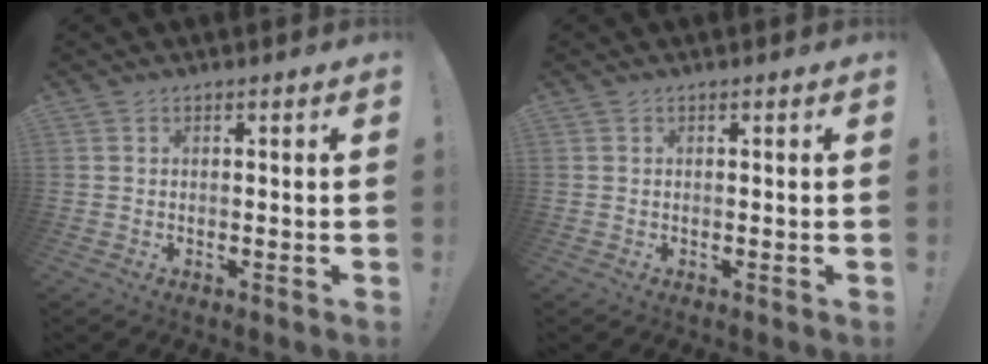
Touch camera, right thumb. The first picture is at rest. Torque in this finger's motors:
{"motor_torque": [0.00, 0.00, -0.09, 0.09, 0.00]}